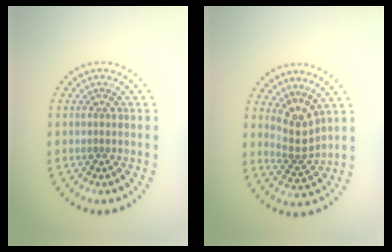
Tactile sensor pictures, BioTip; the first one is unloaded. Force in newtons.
{"total": 2.7, "press": 1.9, "slide": 1.9}